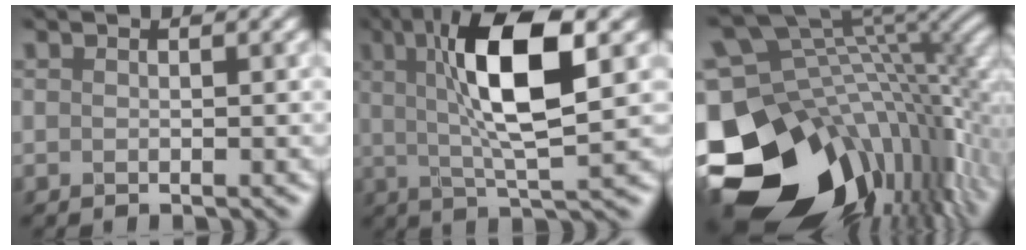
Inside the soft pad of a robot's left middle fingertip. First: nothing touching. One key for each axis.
{"total": 8.4, "fx": 2.8, "fy": 1.8, "fz": 7.7, "tx": -0.135, "ty": 0.009, "tz": 0.051}
{"total": 15.9, "fx": -4.3, "fy": 11.0, "fz": 10.6, "tx": -0.223, "ty": -0.007, "tz": -0.049}